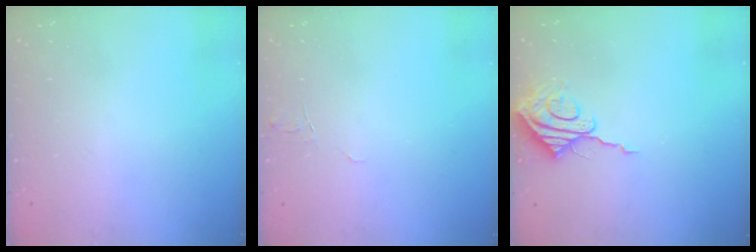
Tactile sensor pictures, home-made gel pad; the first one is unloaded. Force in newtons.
{"total": 4.9, "press": 4.9, "slide": 0.4}
{"total": 8.1, "press": 8.1, "slide": 0.5}